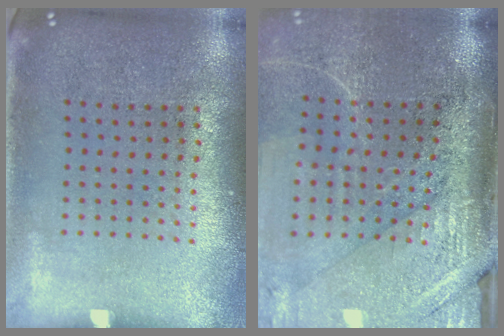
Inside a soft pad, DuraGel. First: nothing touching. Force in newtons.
{"total": 4.4, "press": 3.8, "slide": 2.2}